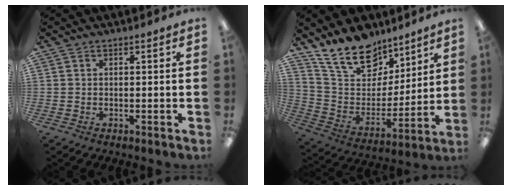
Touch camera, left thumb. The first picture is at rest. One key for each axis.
{"total": 17.3, "fx": 13.4, "fy": 9.3, "fz": 5.8, "tx": -0.117, "ty": -0.087, "tz": 0.251}